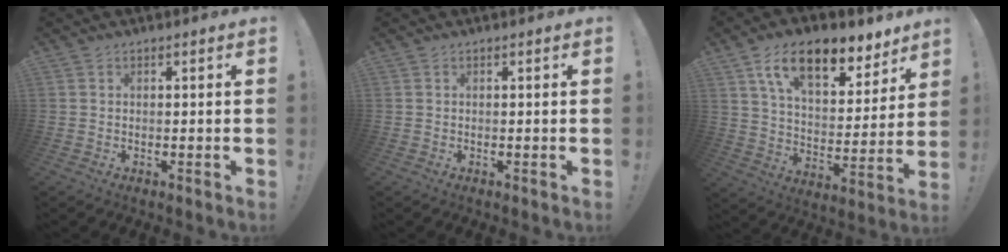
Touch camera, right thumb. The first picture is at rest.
{"total": 0.0}
{"total": 17.2, "force": [10.7, 8.1, 10.6], "torque": [-0.172, -0.059, 0.185]}